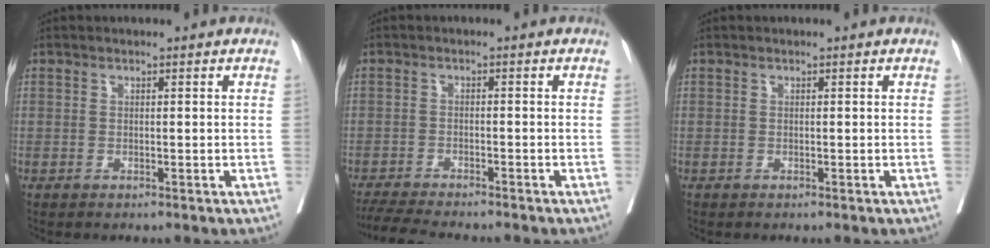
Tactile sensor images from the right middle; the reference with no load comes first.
{"total": 8.8, "force": [-8.0, 0.3, 3.7], "torque": [-0.059, -0.017, -0.126]}
{"total": 0.0}